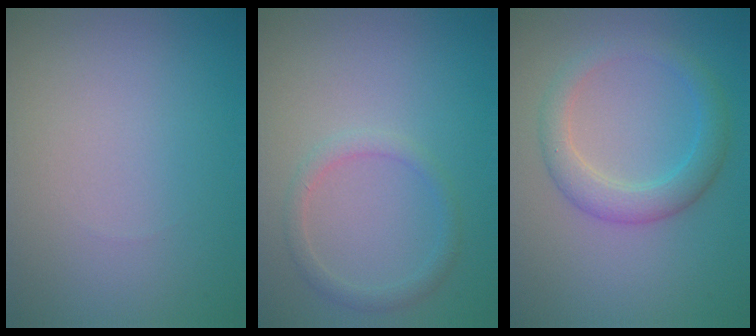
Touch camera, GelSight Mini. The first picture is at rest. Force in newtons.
{"total": 1.6, "press": 1.6, "slide": 0.1}
{"total": 3.3, "press": 3.3, "slide": 0.1}